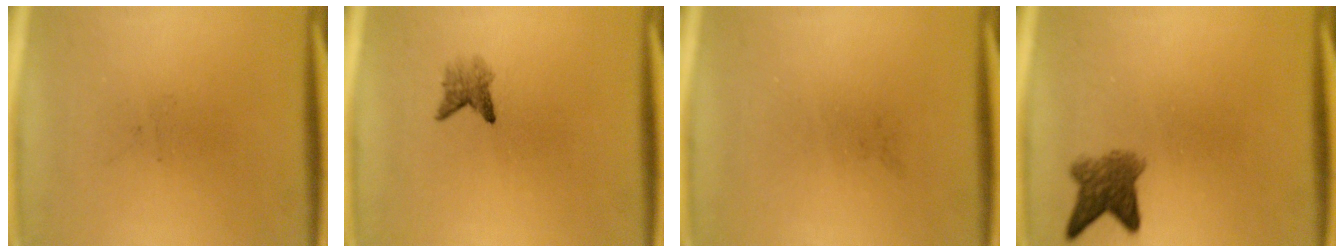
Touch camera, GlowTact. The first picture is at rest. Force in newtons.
{"total": 2.0}
{"total": 0.0}
{"total": 4.3}